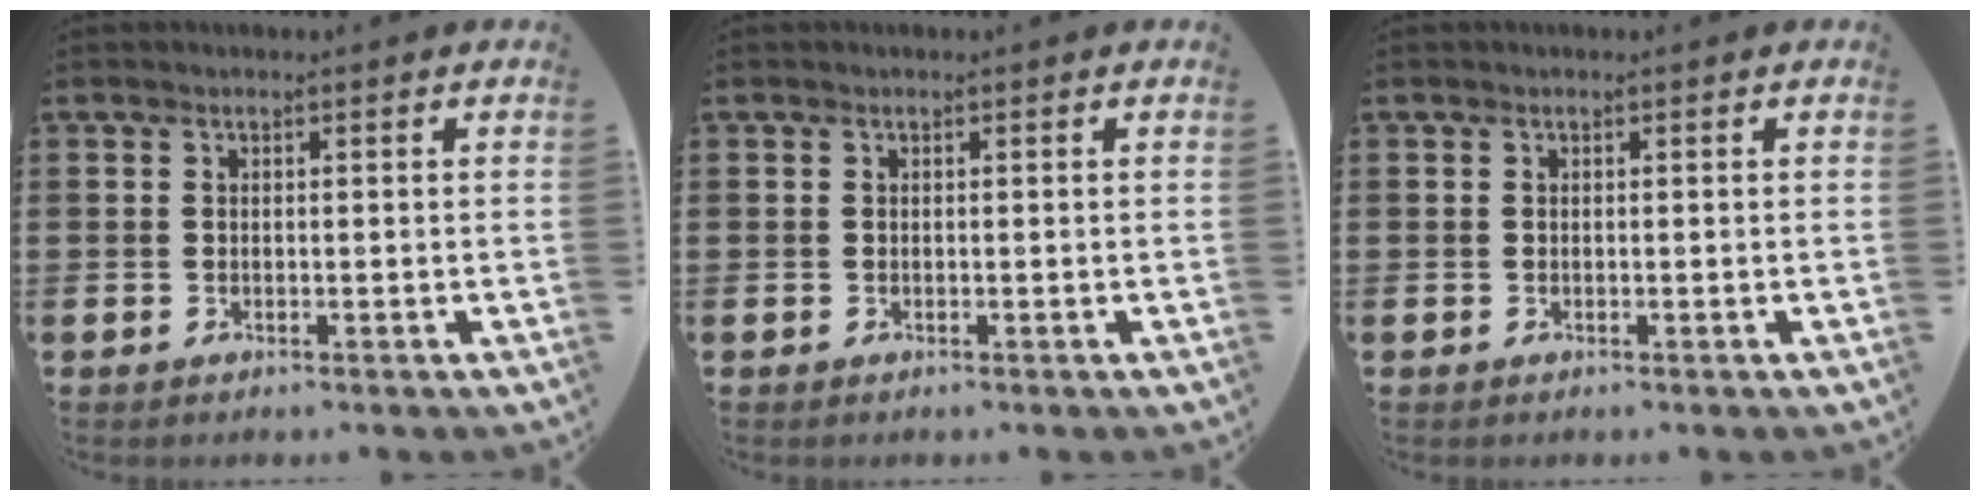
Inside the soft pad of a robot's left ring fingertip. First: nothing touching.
{"total": 0.0}
{"total": 0.0}